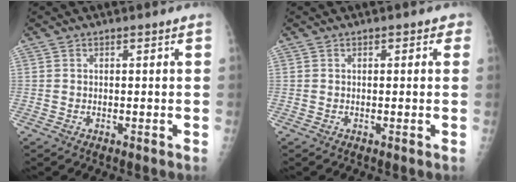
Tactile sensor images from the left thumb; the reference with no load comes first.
{"total": 1.7, "force": [0.6, 1.1, 1.1], "torque": [0.005, 0.004, 0.000]}